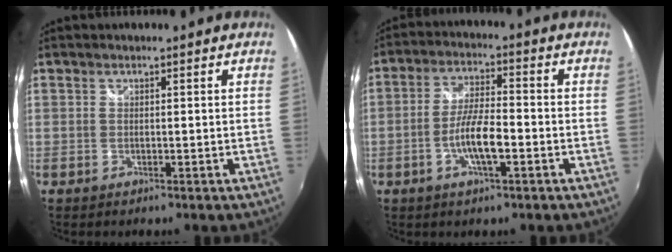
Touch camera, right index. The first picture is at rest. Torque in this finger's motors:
{"motor_torque": [1.04, -0.22, 0.51, 0.14]}